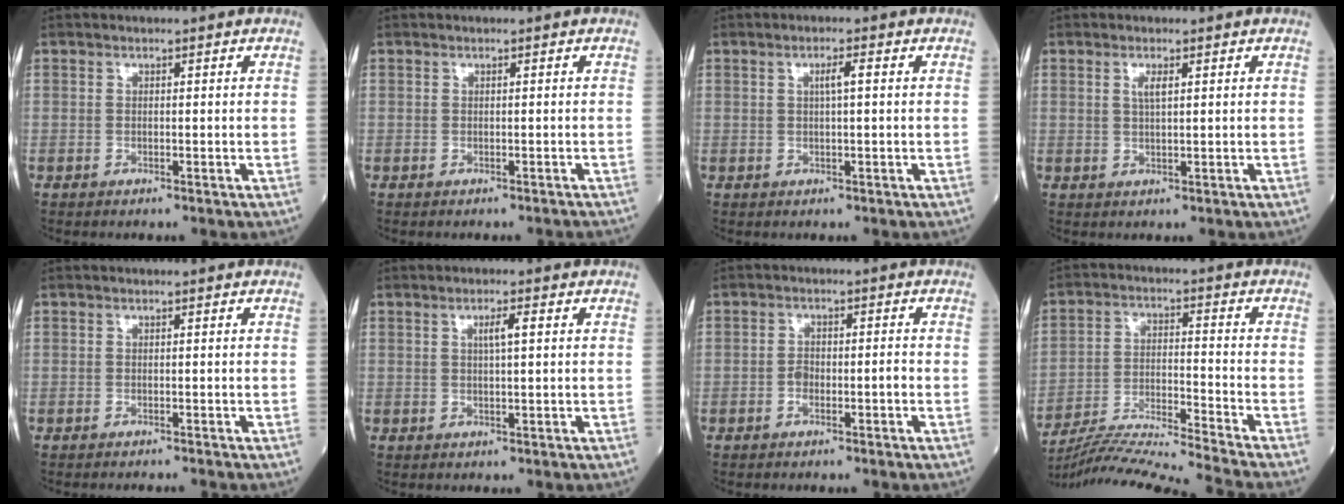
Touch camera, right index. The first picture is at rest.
{"total": 2.7, "force": [-2.6, -0.2, 0.7], "torque": [-0.009, -0.010, -0.026]}
{"total": 2.1, "force": [0.4, 0.0, 2.0], "torque": [-0.036, 0.003, 0.007]}
{"total": 1.8, "force": [0.7, 0.2, 1.7], "torque": [-0.039, -0.001, 0.014]}
{"total": 2.0, "force": [-2.0, -0.5, 0.3], "torque": [0.001, -0.002, -0.025]}
{"total": 2.4, "force": [0.7, 0.1, 2.3], "torque": [-0.041, 0.002, 0.011]}
{"total": 2.6, "force": [-1.1, 1.0, 2.1], "torque": [-0.039, 0.006, -0.019]}
{"total": 17.9, "force": [-16.6, -3.2, 5.9], "torque": [-0.104, -0.028, -0.271]}